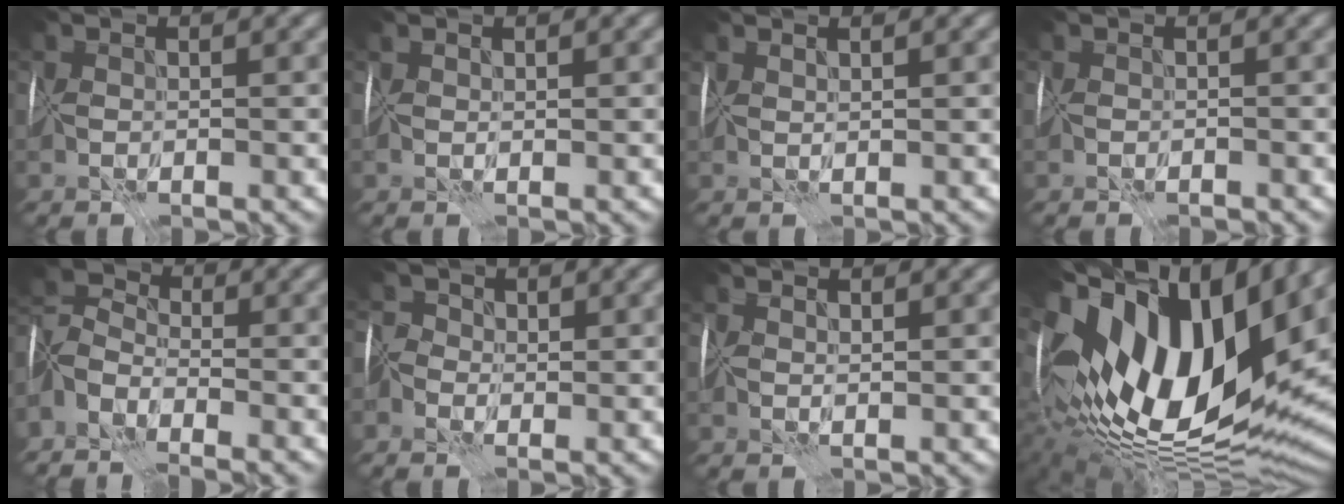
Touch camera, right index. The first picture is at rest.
{"total": 1.2, "force": [1.1, -0.4, -0.4], "torque": [0.009, 0.011, 0.023]}
{"total": 2.1, "force": [1.7, -1.1, -0.5], "torque": [0.008, 0.012, 0.037]}
{"total": 0.9, "force": [-0.8, 0.1, 0.2], "torque": [0.002, -0.002, -0.015]}
{"total": 5.4, "force": [-4.1, 2.3, 2.7], "torque": [-0.053, -0.004, -0.083]}
{"total": 2.4, "force": [-0.6, 2.1, 0.8], "torque": [-0.001, 0.019, -0.020]}
{"total": 1.3, "force": [1.2, -0.4, -0.2], "torque": [0.006, 0.009, 0.027]}
{"total": 18.6, "force": [4.5, 9.0, 15.6], "torque": [-0.301, 0.012, 0.077]}